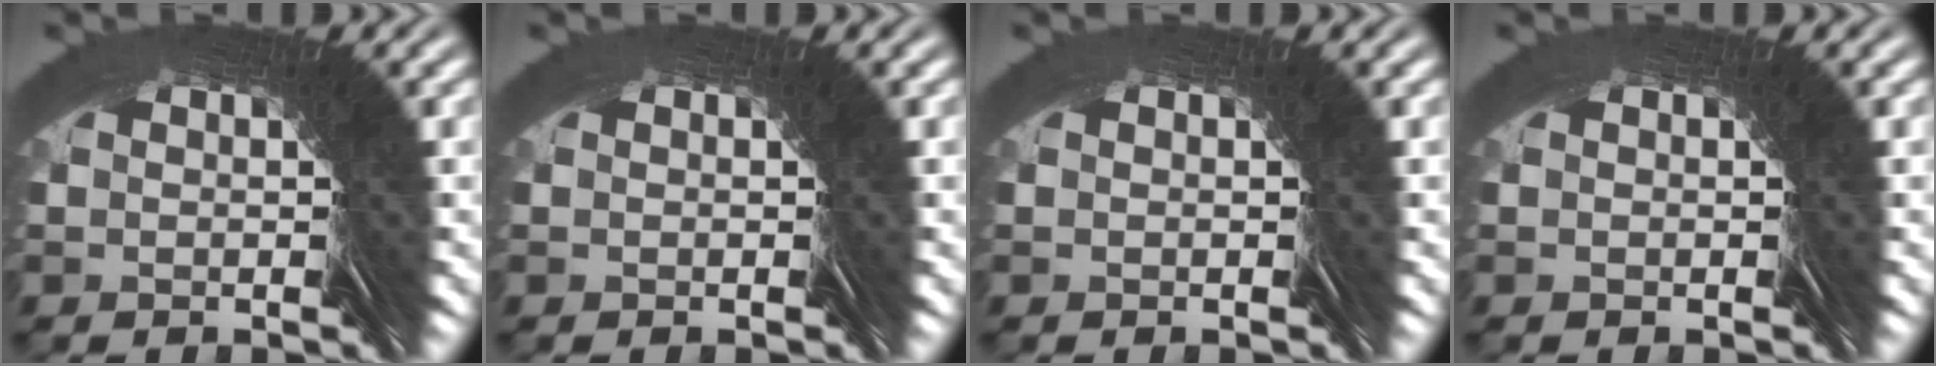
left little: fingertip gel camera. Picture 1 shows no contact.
{"total": 0.0}
{"total": 0.0}
{"total": 0.0}